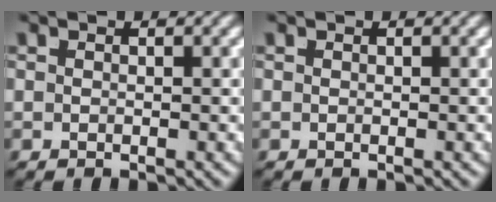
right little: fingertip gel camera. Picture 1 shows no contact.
{"total": 0.0}